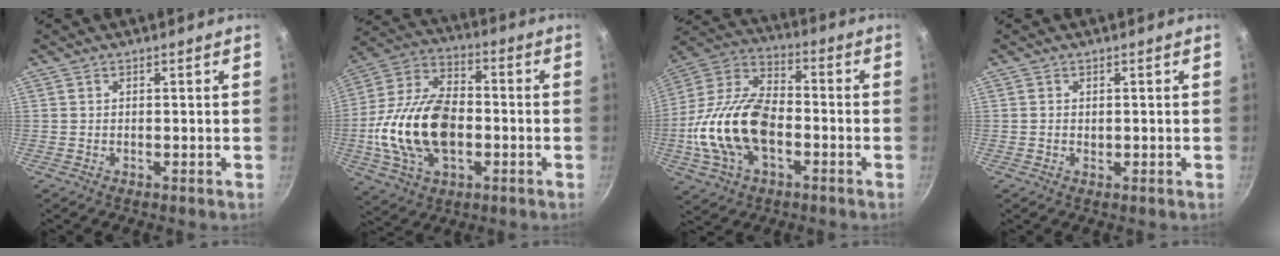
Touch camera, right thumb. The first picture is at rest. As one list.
[{"total": 20.8, "force": [-3.0, 12.9, 16.0], "torque": [-0.288, 0.033, -0.059]}, {"total": 20.2, "force": [-4.3, 11.9, 15.8], "torque": [-0.292, 0.038, -0.091]}, {"total": 0.7, "force": [0.0, 0.6, 0.4], "torque": [-0.005, 0.001, 0.001]}]